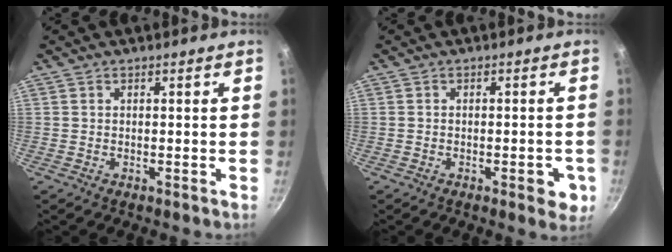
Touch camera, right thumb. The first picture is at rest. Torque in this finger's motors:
{"motor_torque": [0.19, 0.70, -0.17, 0.07, 0.15]}